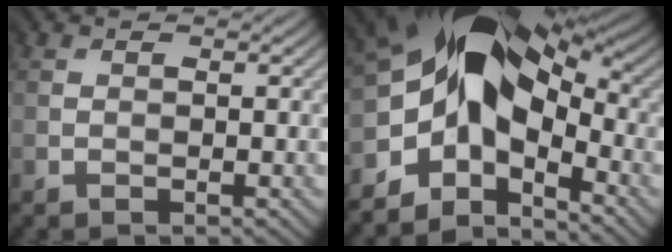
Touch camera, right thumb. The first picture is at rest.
{"total": 13.0, "force": [-1.1, 8.8, 9.6], "torque": [-0.152, 0.001, -0.029]}